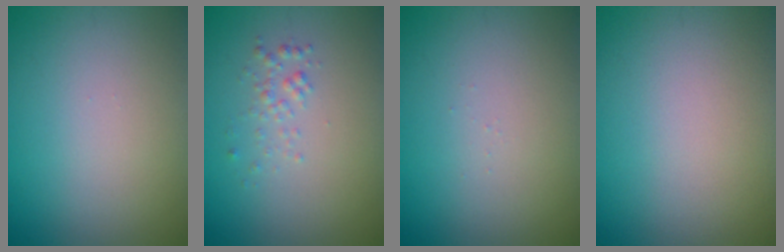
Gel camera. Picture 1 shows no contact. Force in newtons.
{"total": 1.1, "press": 1.1, "slide": 0.1}
{"total": 0.0}
{"total": 0.0}